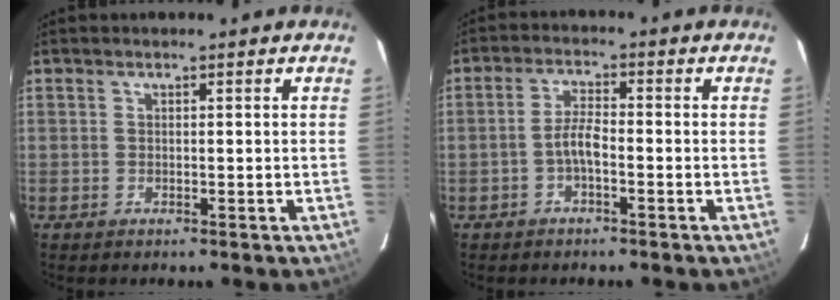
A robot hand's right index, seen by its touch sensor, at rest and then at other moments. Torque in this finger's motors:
{"motor_torque": [0.34, -0.25, 0.21, 0.08]}